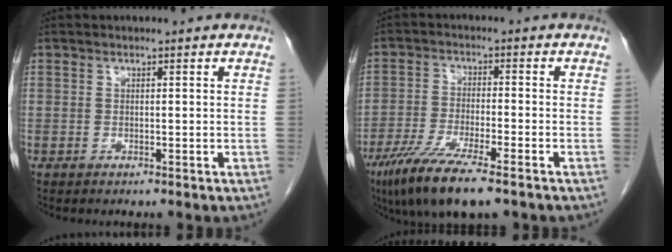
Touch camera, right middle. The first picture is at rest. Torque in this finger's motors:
{"motor_torque": [0.54, -0.31, 0.20, 0.14]}